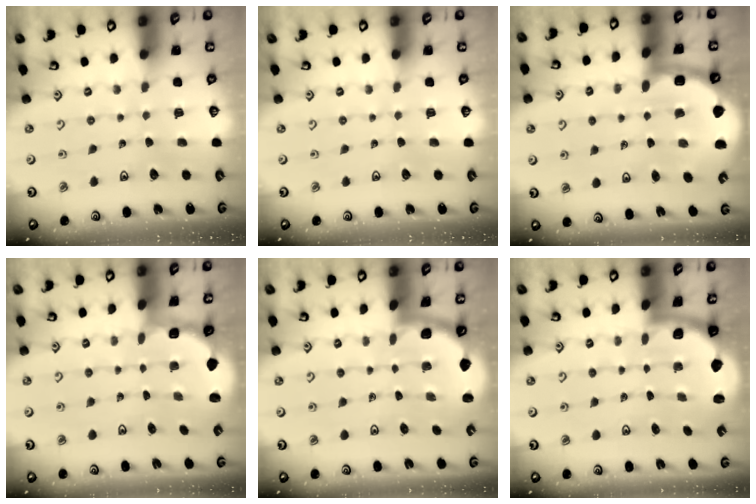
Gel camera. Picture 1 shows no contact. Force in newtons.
{"total": 0.0}
{"total": 6.3, "press": 6.0, "slide": 1.9}
{"total": 1.8, "press": 1.7, "slide": 0.7}
{"total": 1.6, "press": 1.6, "slide": 0.1}
{"total": 2.0, "press": 2.0, "slide": 0.5}